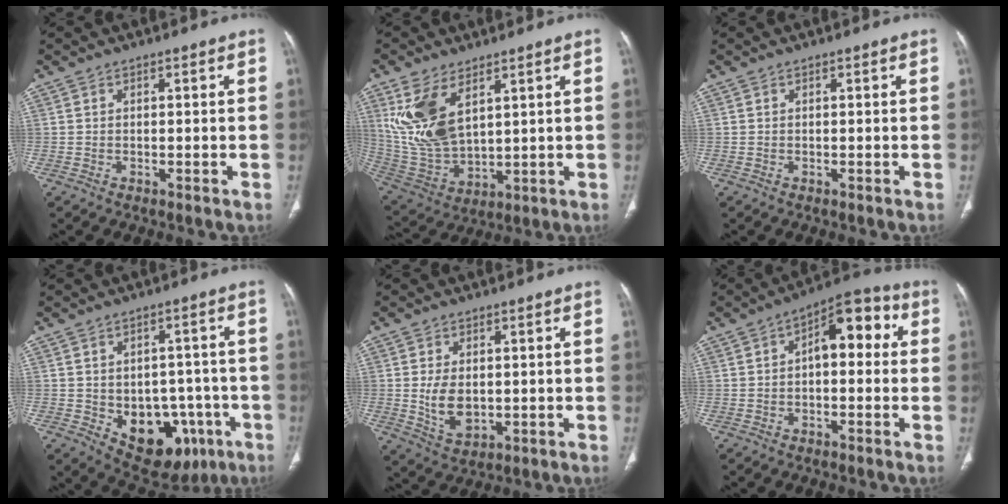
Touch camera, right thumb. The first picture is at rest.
{"total": 13.9, "force": [5.9, 7.3, 10.3], "torque": [-0.208, -0.024, 0.139]}
{"total": 0.0}
{"total": 14.1, "force": [-4.6, 9.8, 9.1], "torque": [-0.082, 0.025, -0.043]}
{"total": 6.8, "force": [0.1, 4.4, 5.2], "torque": [-0.086, -0.011, 0.018]}
{"total": 10.5, "force": [1.4, 5.5, 8.9], "torque": [-0.095, 0.035, 0.010]}